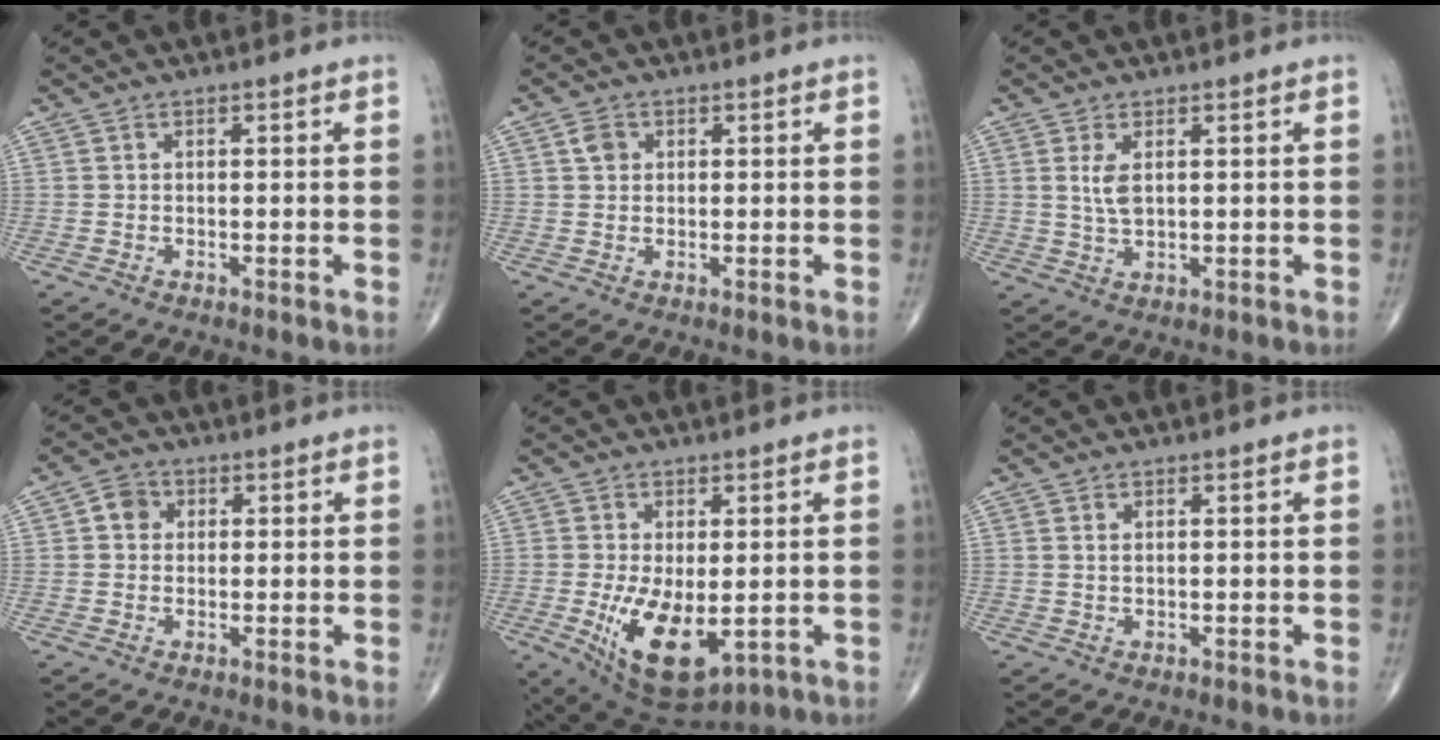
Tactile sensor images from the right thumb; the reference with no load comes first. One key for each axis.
{"total": 2.3, "fx": 0.7, "fy": 1.9, "fz": 1.1, "tx": -0.014, "ty": 0.001, "tz": 0.012}
{"total": 3.8, "fx": 1.1, "fy": 1.7, "fz": 3.2, "tx": -0.066, "ty": -0.007, "tz": 0.028}
{"total": 3.3, "fx": 0.7, "fy": 2.9, "fz": 1.4, "tx": -0.007, "ty": 0.004, "tz": 0.006}
{"total": 12.2, "fx": -2.5, "fy": 5.8, "fz": 10.5, "tx": -0.174, "ty": -0.023, "tz": -0.021}
{"total": 0.8, "fx": 0.4, "fy": 0.3, "fz": 0.6, "tx": -0.014, "ty": 0.001, "tz": 0.010}